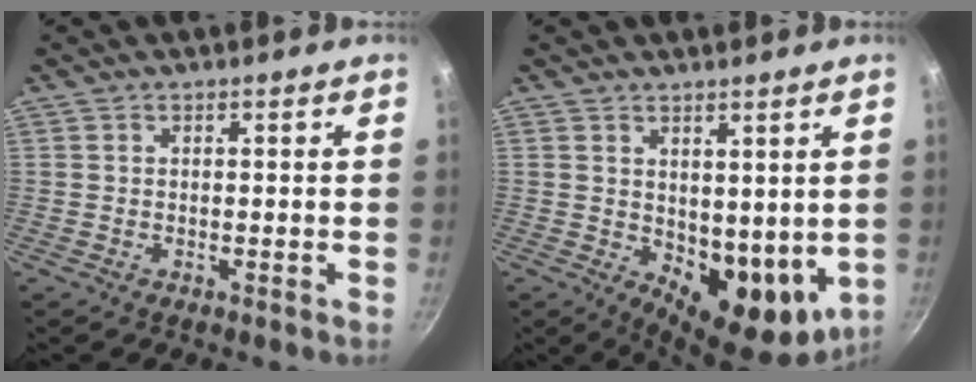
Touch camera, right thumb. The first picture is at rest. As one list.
[{"total": 11.0, "force": [1.2, 6.7, 8.6], "torque": [-0.089, -0.035, 0.033]}]